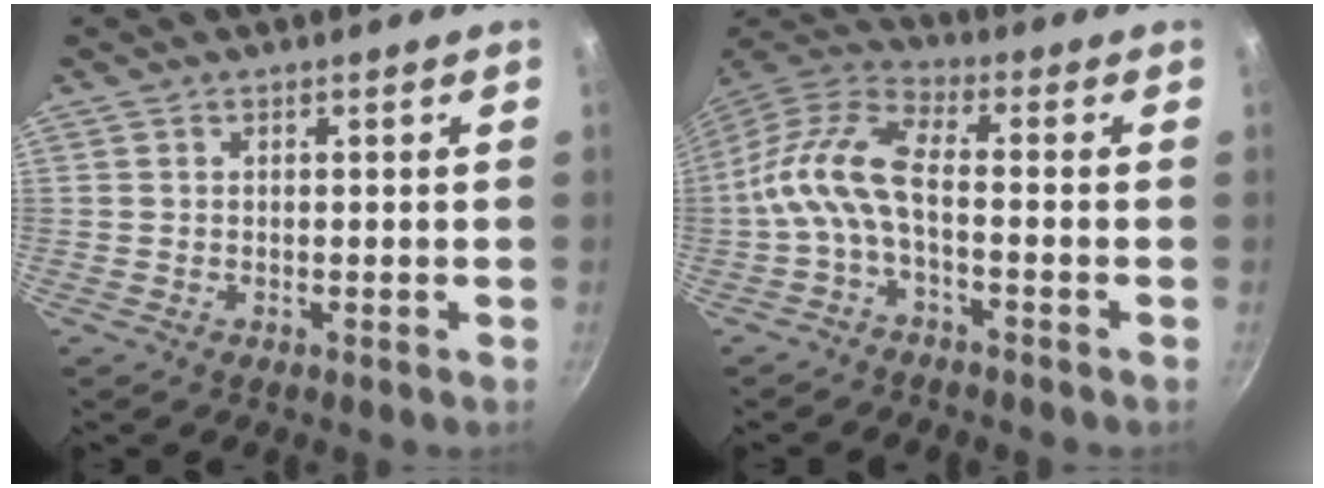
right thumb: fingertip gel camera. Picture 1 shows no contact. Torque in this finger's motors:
{"motor_torque": [-0.02, 0.66, 1.35, -0.60, 0.17]}